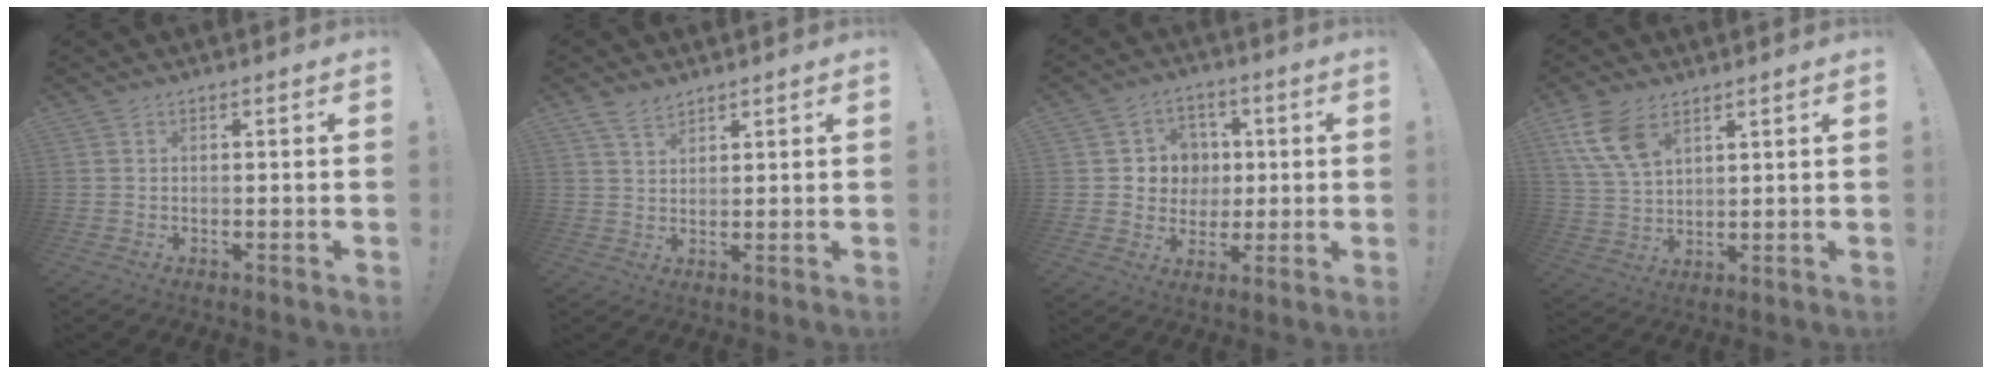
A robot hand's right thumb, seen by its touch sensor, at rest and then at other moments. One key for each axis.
{"total": 4.9, "fx": 3.8, "fy": 2.4, "fz": 2.0, "tx": -0.040, "ty": -0.015, "tz": 0.073}
{"total": 8.3, "fx": 0.5, "fy": 8.1, "fz": 1.3, "tx": -0.012, "ty": -0.003, "tz": 0.015}
{"total": 10.8, "fx": 6.1, "fy": 5.9, "fz": 6.7, "tx": -0.132, "ty": -0.019, "tz": 0.119}